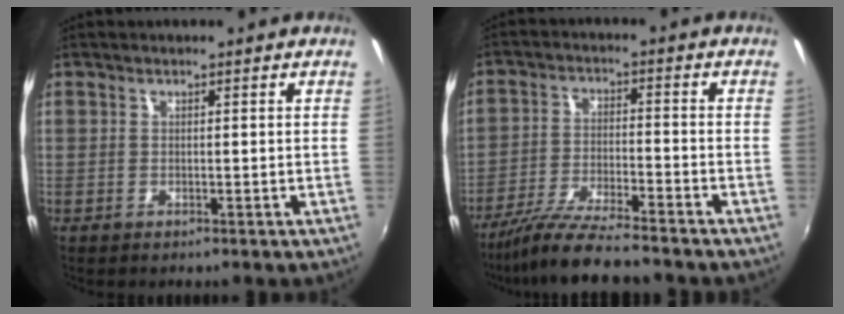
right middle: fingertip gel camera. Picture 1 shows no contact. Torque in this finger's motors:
{"motor_torque": [1.09, -1.05, 0.20, 0.08]}